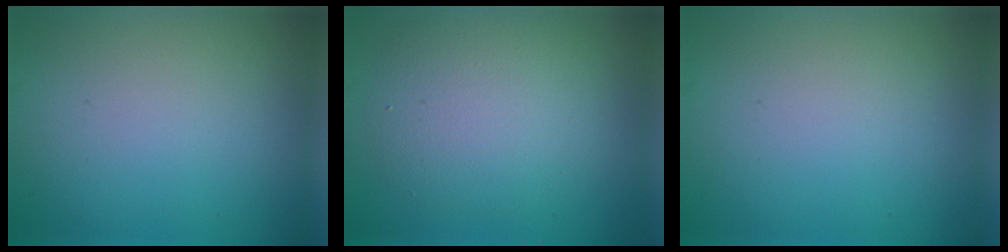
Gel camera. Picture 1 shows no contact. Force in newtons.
{"total": 5.6, "press": 5.6, "slide": 0.2}
{"total": 0.0}